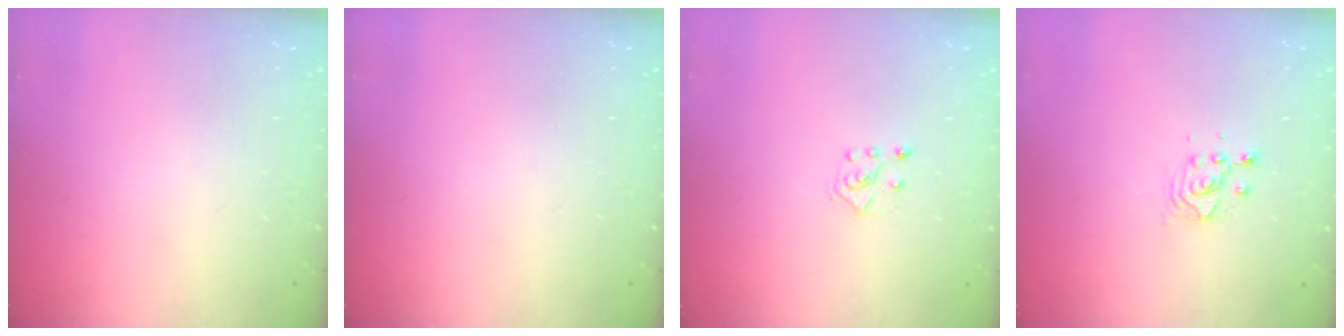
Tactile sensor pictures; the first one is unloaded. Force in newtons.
{"total": 0.0}
{"total": 4.9, "press": 4.8, "slide": 0.8}
{"total": 2.8, "press": 2.8, "slide": 0.1}